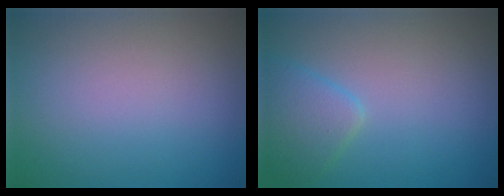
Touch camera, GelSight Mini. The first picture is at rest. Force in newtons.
{"total": 2.7, "press": 2.7, "slide": 0.1}